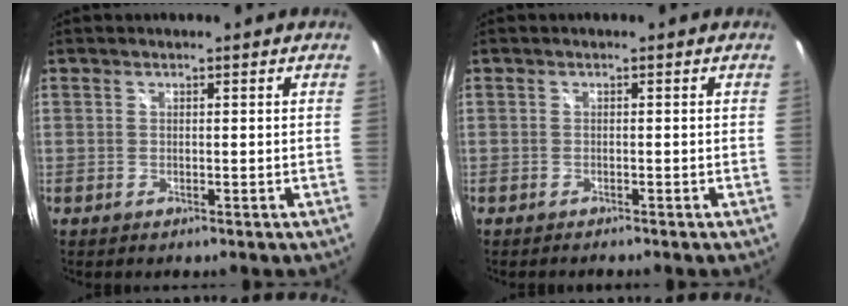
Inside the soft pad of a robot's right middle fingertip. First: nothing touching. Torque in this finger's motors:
{"motor_torque": [-0.09, -0.07, 0.03, 0.00]}